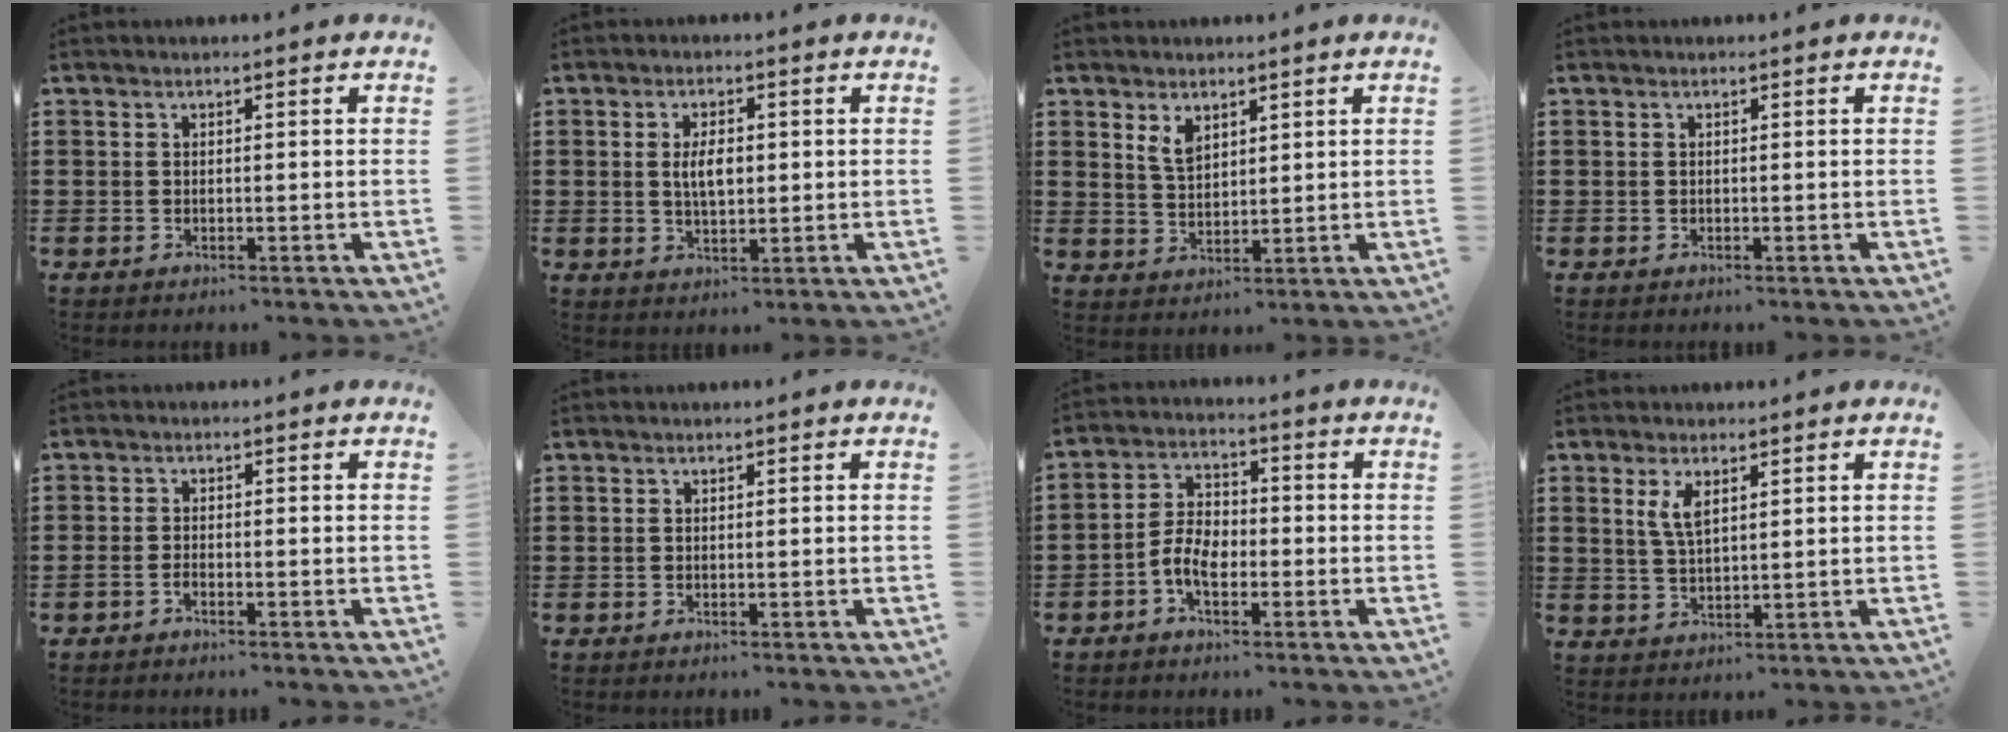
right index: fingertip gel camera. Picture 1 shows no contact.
{"total": 4.1, "force": [0.2, 1.8, 3.7], "torque": [-0.066, 0.000, 0.000]}
{"total": 3.5, "force": [2.2, 1.9, 2.0], "torque": [-0.047, 0.005, 0.041]}
{"total": 0.0}
{"total": 1.2, "force": [-1.0, 0.4, 0.6], "torque": [-0.015, -0.002, -0.018]}
{"total": 0.0}
{"total": 5.6, "force": [-2.5, 3.0, 4.1], "torque": [-0.099, 0.003, -0.053]}
{"total": 3.8, "force": [1.7, 1.4, 3.1], "torque": [-0.067, 0.005, 0.029]}